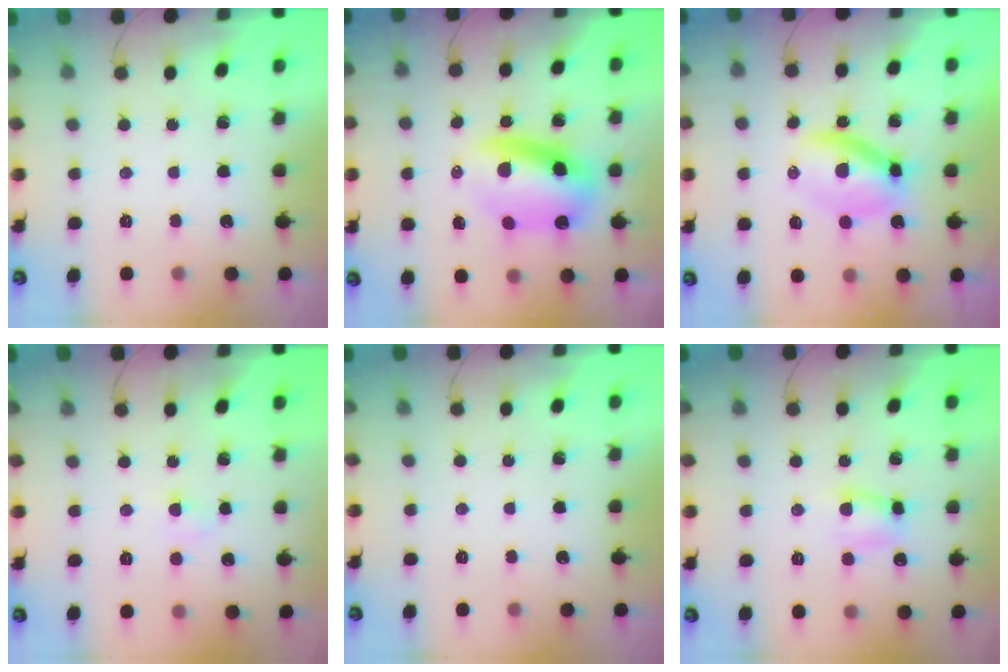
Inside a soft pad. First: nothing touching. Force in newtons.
{"total": 12.2, "press": 11.7, "slide": 3.4}
{"total": 5.8, "press": 5.8, "slide": 0.6}
{"total": 2.5, "press": 2.3, "slide": 1.1}
{"total": 0.0}
{"total": 5.7, "press": 5.7, "slide": 0.2}